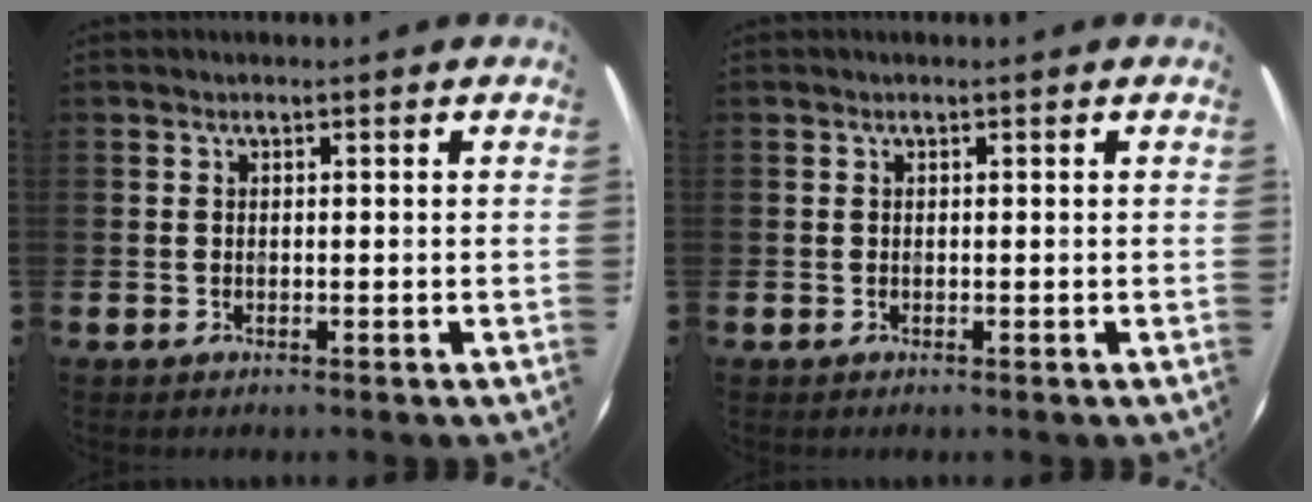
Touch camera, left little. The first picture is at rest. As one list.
[{"total": 0.0}]